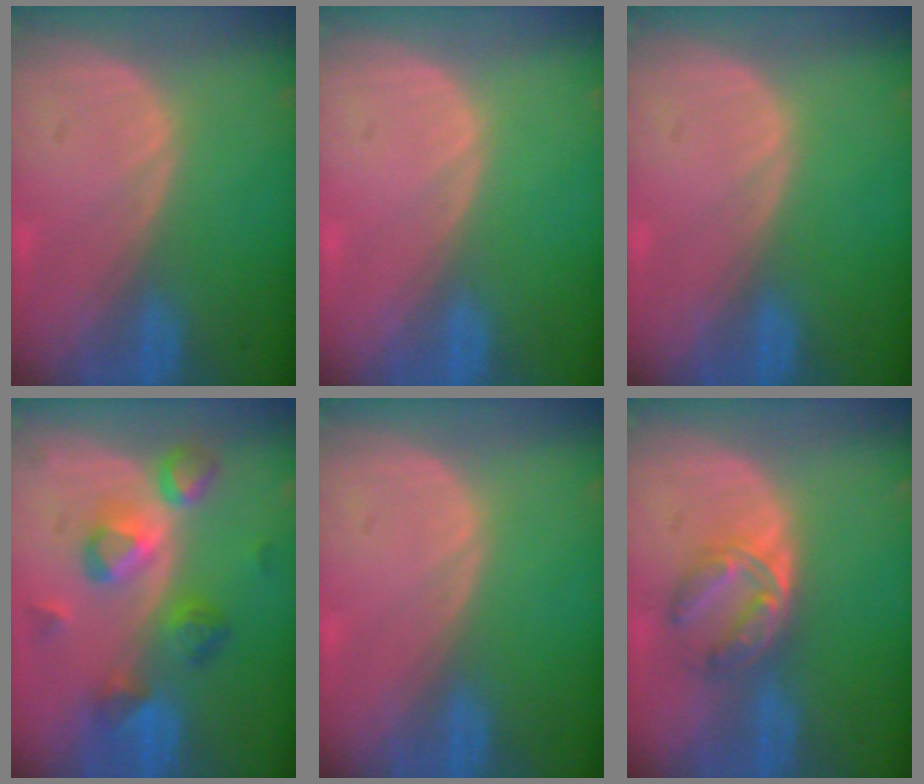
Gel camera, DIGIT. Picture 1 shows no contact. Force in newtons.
{"total": 0.0}
{"total": 0.0}
{"total": 7.6, "press": 7.6, "slide": 0.6}
{"total": 0.0}
{"total": 5.6, "press": 5.4, "slide": 1.4}